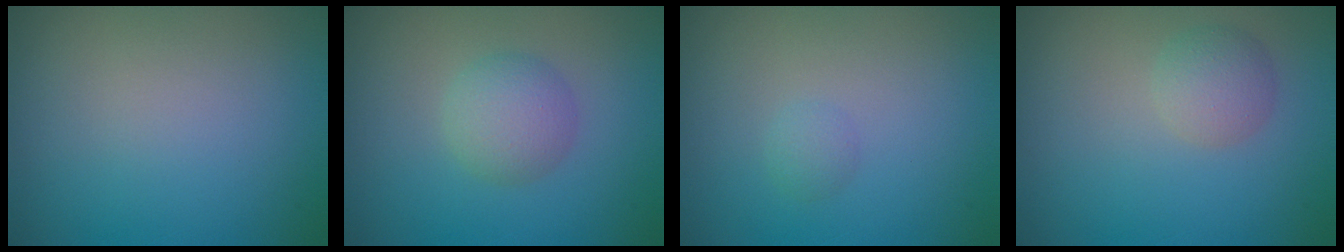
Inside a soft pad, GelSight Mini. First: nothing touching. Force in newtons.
{"total": 2.7, "press": 2.7, "slide": 0.0}
{"total": 0.8, "press": 0.8, "slide": 0.0}
{"total": 2.0, "press": 2.0, "slide": 0.0}